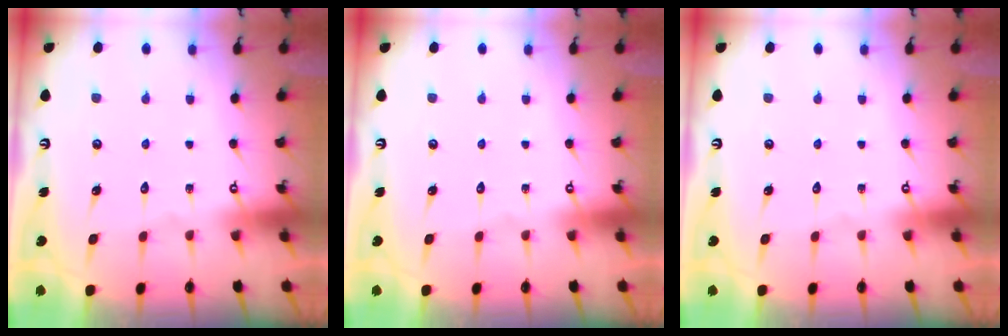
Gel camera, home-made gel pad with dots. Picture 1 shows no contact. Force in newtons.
{"total": 0.0}
{"total": 0.0}